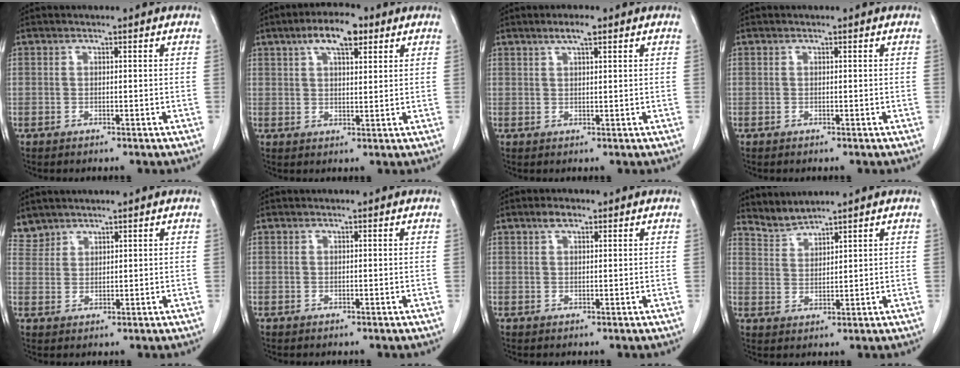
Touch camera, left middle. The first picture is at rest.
{"total": 7.2, "force": [4.1, 2.3, 5.4], "torque": [-0.099, 0.016, 0.066]}
{"total": 2.7, "force": [1.7, 0.4, 2.0], "torque": [-0.041, 0.004, 0.030]}
{"total": 0.0}
{"total": 2.9, "force": [2.7, 1.1, -0.5], "torque": [0.013, 0.010, 0.056]}
{"total": 0.0}
{"total": 2.1, "force": [1.3, 0.8, 1.4], "torque": [-0.030, 0.007, 0.024]}
{"total": 3.2, "force": [3.2, -0.5, -0.5], "torque": [0.006, -0.002, 0.071]}